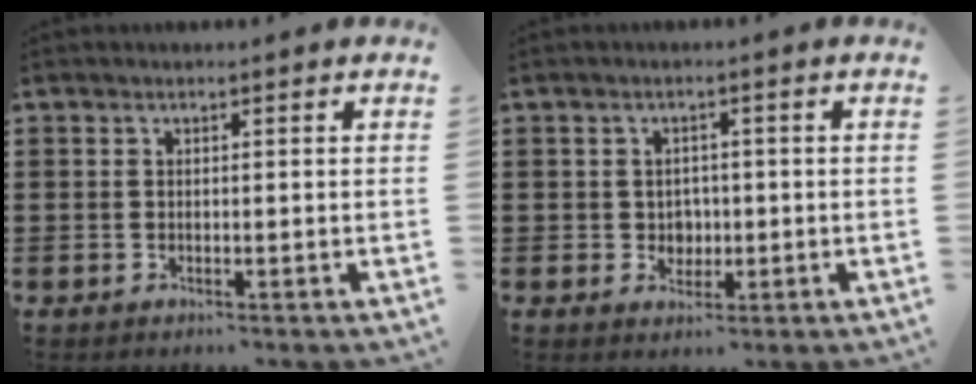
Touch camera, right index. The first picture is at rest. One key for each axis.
{"total": 2.4, "fx": -0.1, "fy": 2.2, "fz": 0.9, "tx": -0.017, "ty": 0.004, "tz": -0.008}